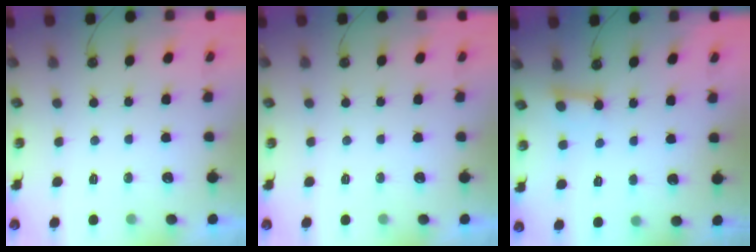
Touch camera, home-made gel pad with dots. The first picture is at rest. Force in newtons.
{"total": 0.0}
{"total": 3.0, "press": 3.0, "slide": 0.2}